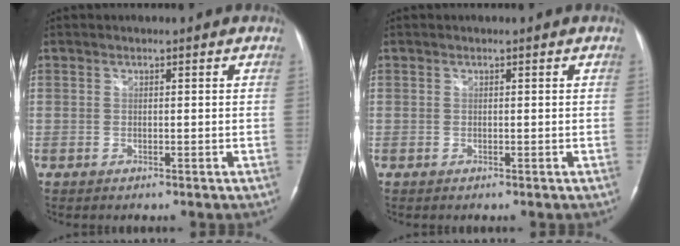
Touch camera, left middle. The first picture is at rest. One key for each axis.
{"total": 0.0}